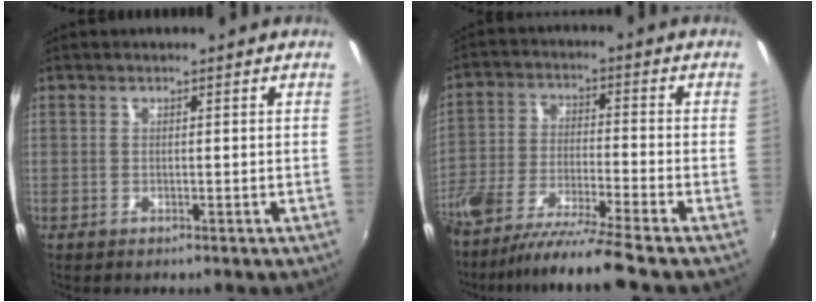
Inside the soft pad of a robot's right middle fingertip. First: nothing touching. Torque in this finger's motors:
{"motor_torque": [1.08, -1.06, 0.35, 0.17]}